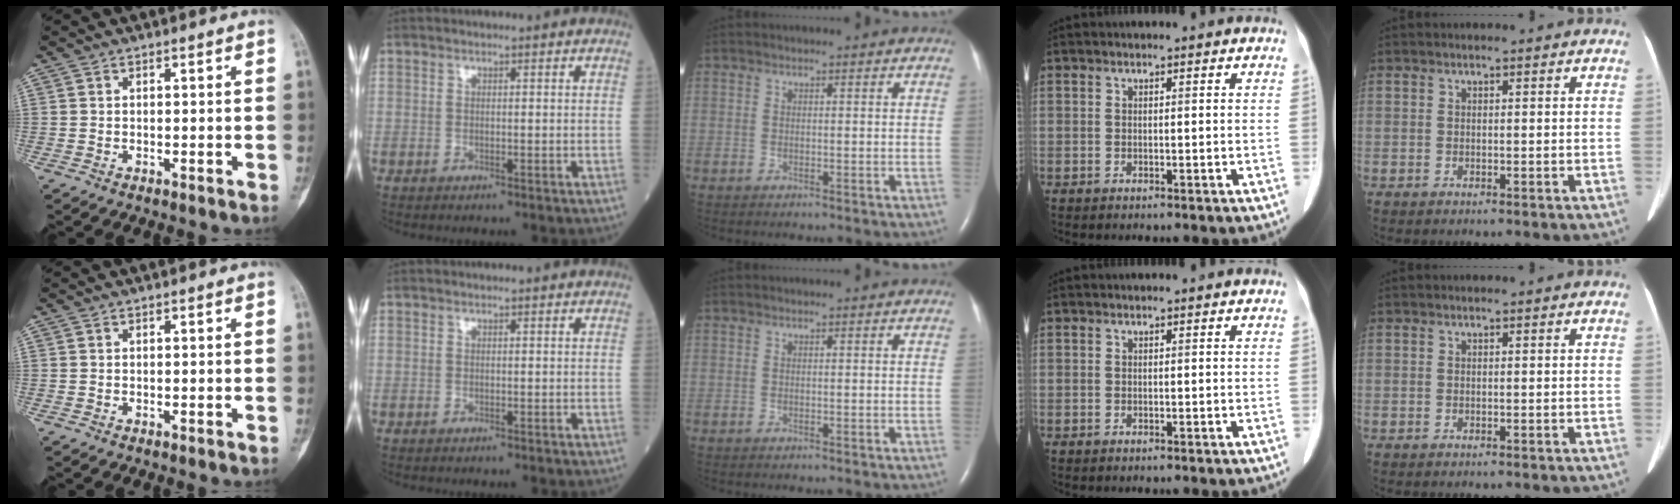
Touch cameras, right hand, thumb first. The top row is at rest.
{}